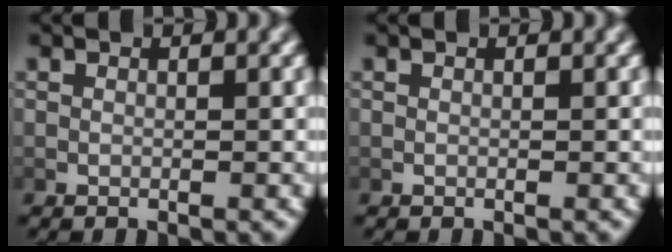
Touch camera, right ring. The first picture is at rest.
{"total": 0.0}